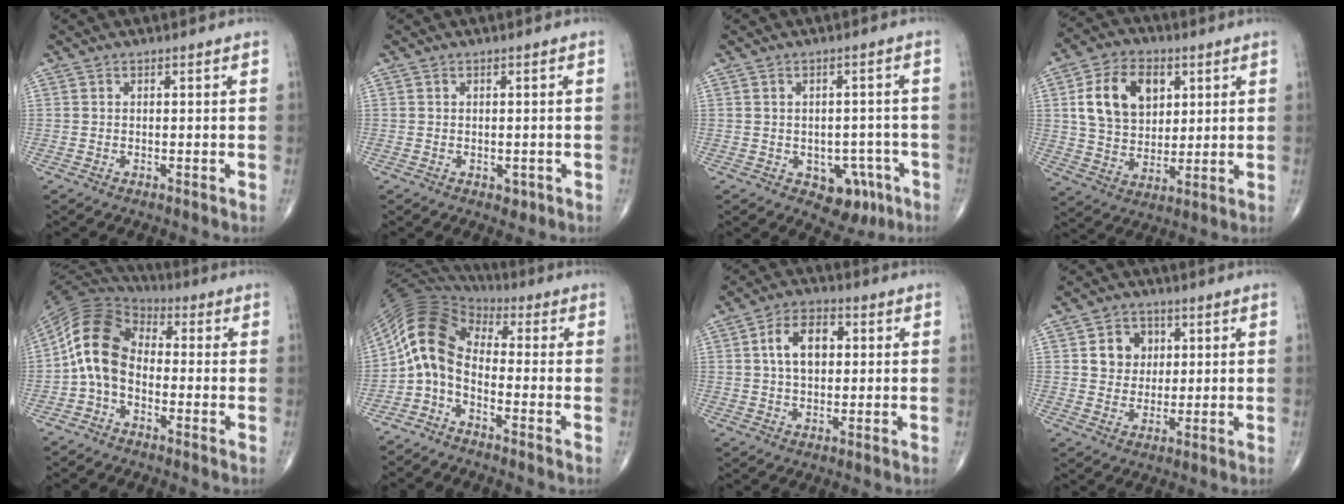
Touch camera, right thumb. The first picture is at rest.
{"total": 1.3, "force": [-0.4, 1.0, 0.7], "torque": [0.000, 0.001, 0.001]}
{"total": 7.1, "force": [-3.1, 5.0, 4.0], "torque": [-0.014, 0.022, -0.030]}
{"total": 14.1, "force": [4.3, 10.0, 9.1], "torque": [-0.128, -0.007, 0.078]}
{"total": 11.6, "force": [-1.7, 8.1, 8.1], "torque": [-0.141, 0.038, -0.047]}
{"total": 9.9, "force": [-1.7, 6.2, 7.5], "torque": [-0.134, 0.054, -0.053]}
{"total": 9.0, "force": [1.7, 5.7, 6.7], "torque": [-0.103, 0.012, 0.026]}
{"total": 7.0, "force": [1.8, 6.1, 3.0], "torque": [-0.014, -0.004, 0.031]}